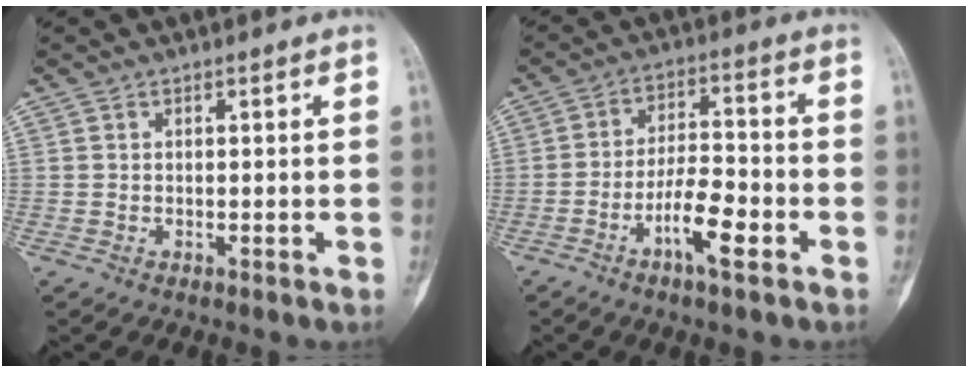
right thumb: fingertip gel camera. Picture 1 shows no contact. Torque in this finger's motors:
{"motor_torque": [0.18, 0.41, 0.15, 0.31, -0.01]}